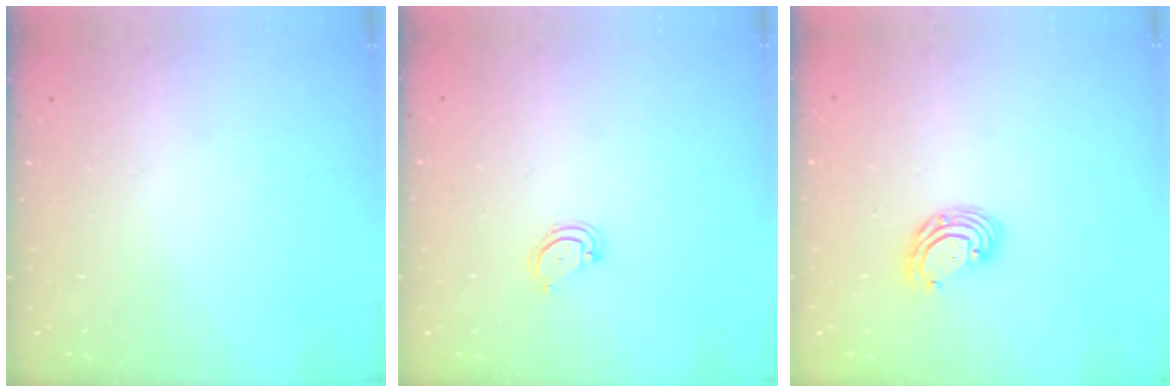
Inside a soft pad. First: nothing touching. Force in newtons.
{"total": 3.1, "press": 3.1, "slide": 0.3}
{"total": 6.4, "press": 6.3, "slide": 1.2}